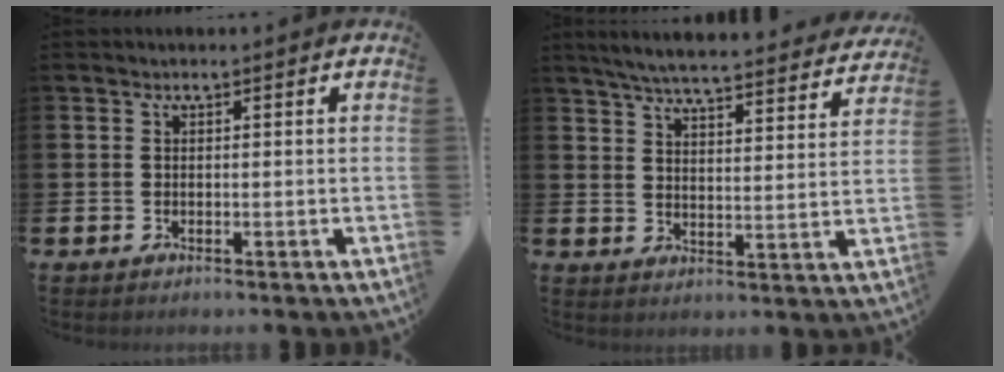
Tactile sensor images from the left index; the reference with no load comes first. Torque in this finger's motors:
{"motor_torque": [1.02, -1.12, 0.69, 0.21]}